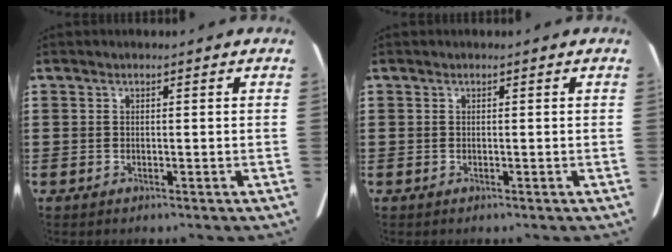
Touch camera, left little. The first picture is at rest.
{"total": 0.0}